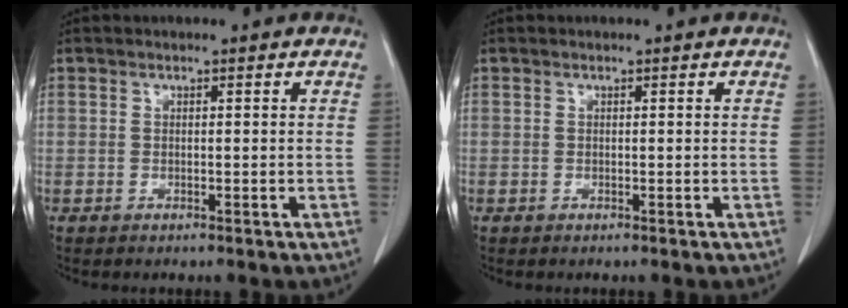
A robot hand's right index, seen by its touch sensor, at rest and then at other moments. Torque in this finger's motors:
{"motor_torque": [0.00, 0.00, 0.00, 0.00]}